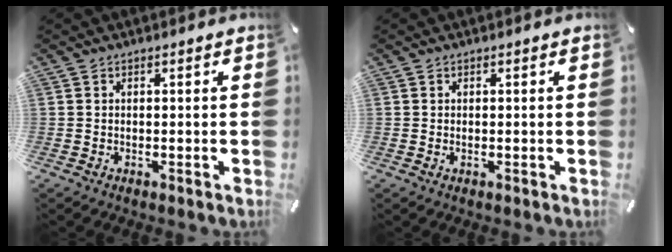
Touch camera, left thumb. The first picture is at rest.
{"total": 0.5, "force": [0.0, 0.1, 0.5], "torque": [-0.010, -0.001, 0.001]}